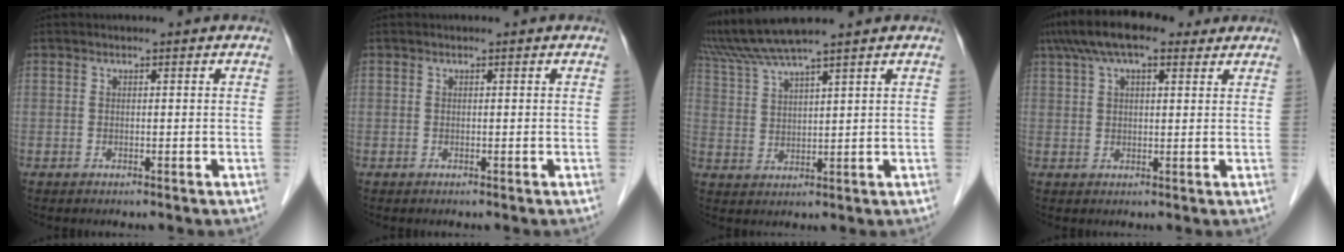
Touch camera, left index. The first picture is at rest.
{"total": 0.0}
{"total": 8.6, "force": [7.6, -1.8, 3.6], "torque": [-0.077, 0.020, 0.151]}
{"total": 11.3, "force": [7.9, 3.7, 7.1], "torque": [-0.136, 0.055, 0.135]}